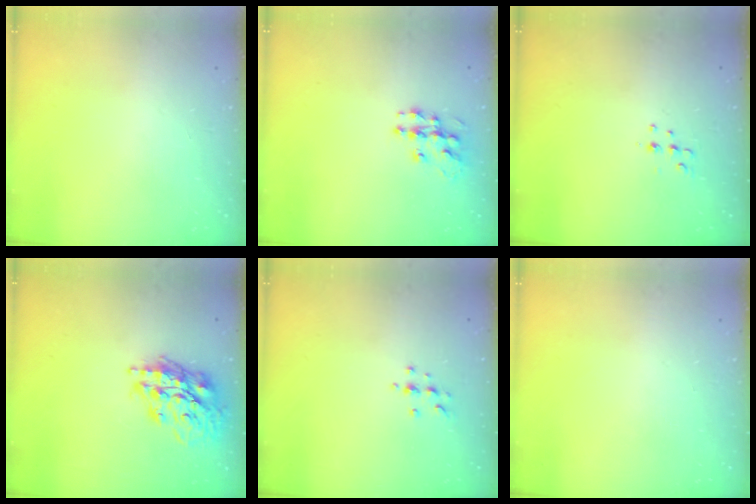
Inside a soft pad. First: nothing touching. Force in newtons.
{"total": 10.6, "press": 10.6, "slide": 0.6}
{"total": 5.2, "press": 5.0, "slide": 1.1}
{"total": 18.3, "press": 18.1, "slide": 2.6}
{"total": 4.7, "press": 4.7, "slide": 0.6}
{"total": 0.0}